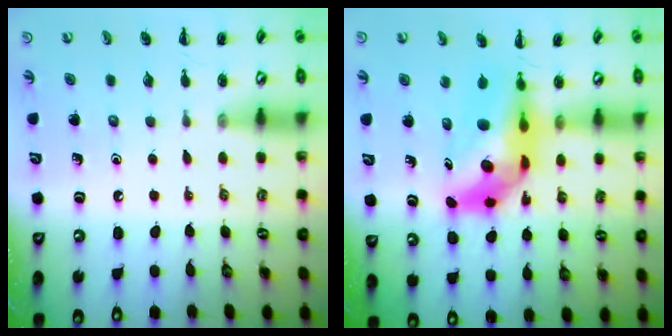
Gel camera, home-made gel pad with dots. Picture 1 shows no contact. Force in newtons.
{"total": 9.9, "press": 9.3, "slide": 3.3}